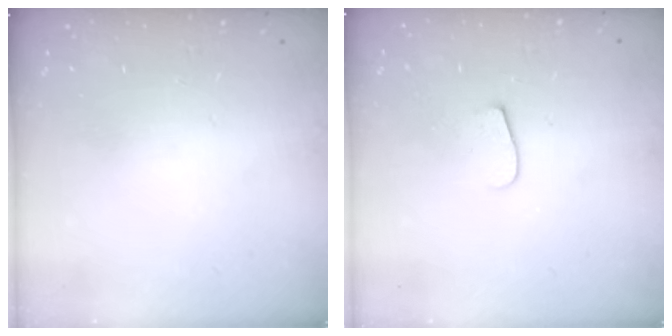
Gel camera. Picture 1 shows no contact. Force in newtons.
{"total": 5.8, "press": 5.8, "slide": 0.7}